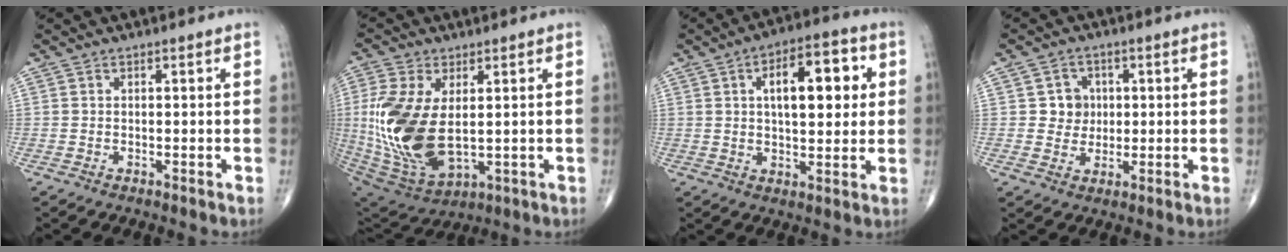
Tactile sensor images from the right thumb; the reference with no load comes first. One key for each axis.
{"total": 19.0, "fx": 0.8, "fy": 10.4, "fz": 15.9, "tx": -0.348, "ty": -0.020, "tz": 0.036}
{"total": 13.2, "fx": 3.2, "fy": 6.1, "fz": 11.3, "tx": -0.138, "ty": 0.009, "tz": 0.045}
{"total": 4.8, "fx": 0.7, "fy": 4.5, "fz": 1.4, "tx": 0.007, "ty": 0.004, "tz": 0.008}